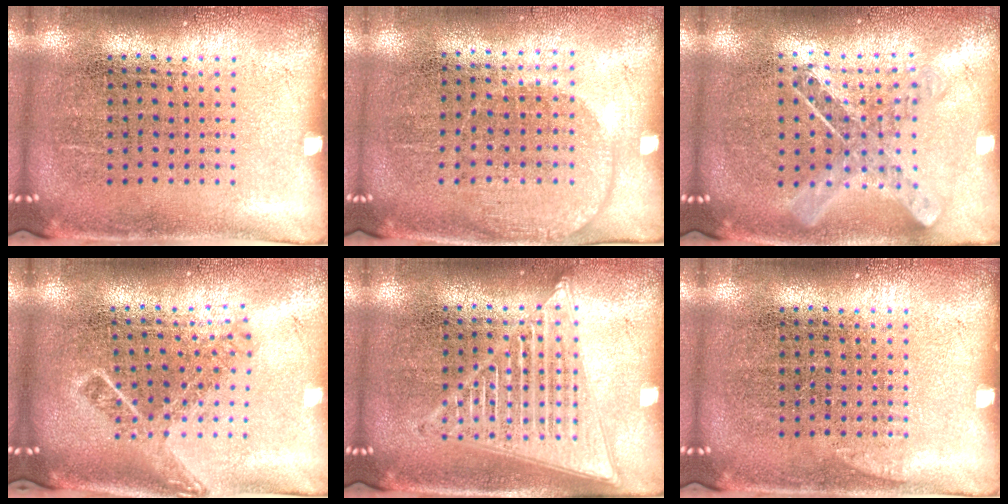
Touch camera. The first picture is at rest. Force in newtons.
{"total": 1.4, "press": 1.2, "slide": 0.6}
{"total": 0.9, "press": 0.8, "slide": 0.2}
{"total": 1.7, "press": 1.2, "slide": 1.1}
{"total": 2.0, "press": 2.0, "slide": 0.2}
{"total": 0.6, "press": 0.6, "slide": 0.2}